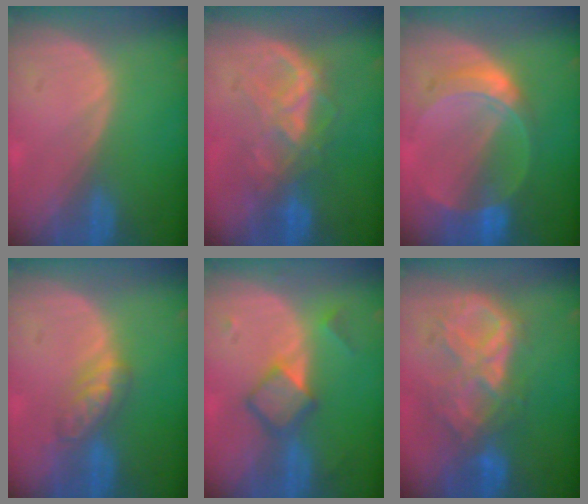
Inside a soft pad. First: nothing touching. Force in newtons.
{"total": 6.4, "press": 6.4, "slide": 0.7}
{"total": 7.2, "press": 6.5, "slide": 3.2}
{"total": 4.5, "press": 4.5, "slide": 0.3}
{"total": 5.1, "press": 5.1, "slide": 0.0}
{"total": 9.3, "press": 8.0, "slide": 4.9}